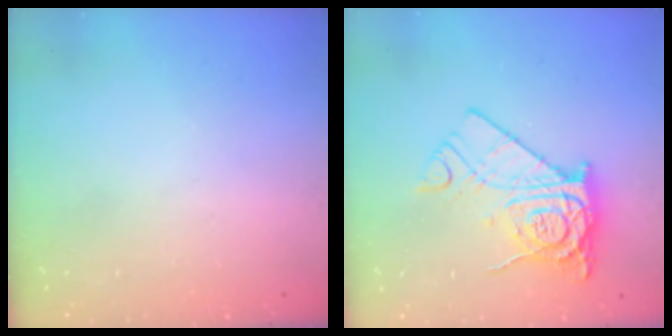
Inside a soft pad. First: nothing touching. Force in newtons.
{"total": 13.9, "press": 13.9, "slide": 1.4}